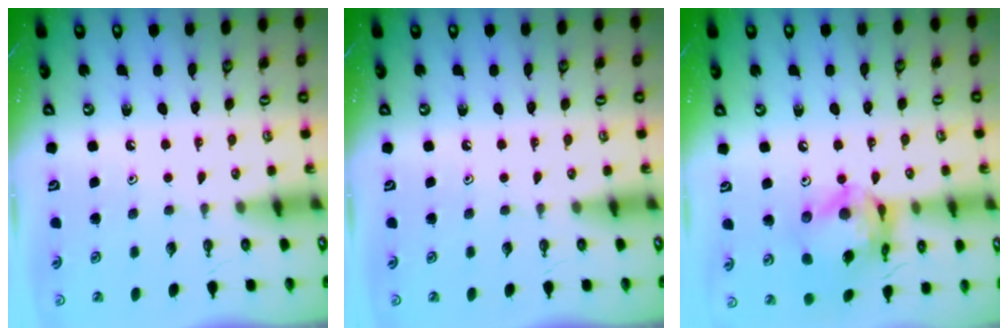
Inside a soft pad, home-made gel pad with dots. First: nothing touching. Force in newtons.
{"total": 0.0}
{"total": 15.7, "press": 15.6, "slide": 1.5}